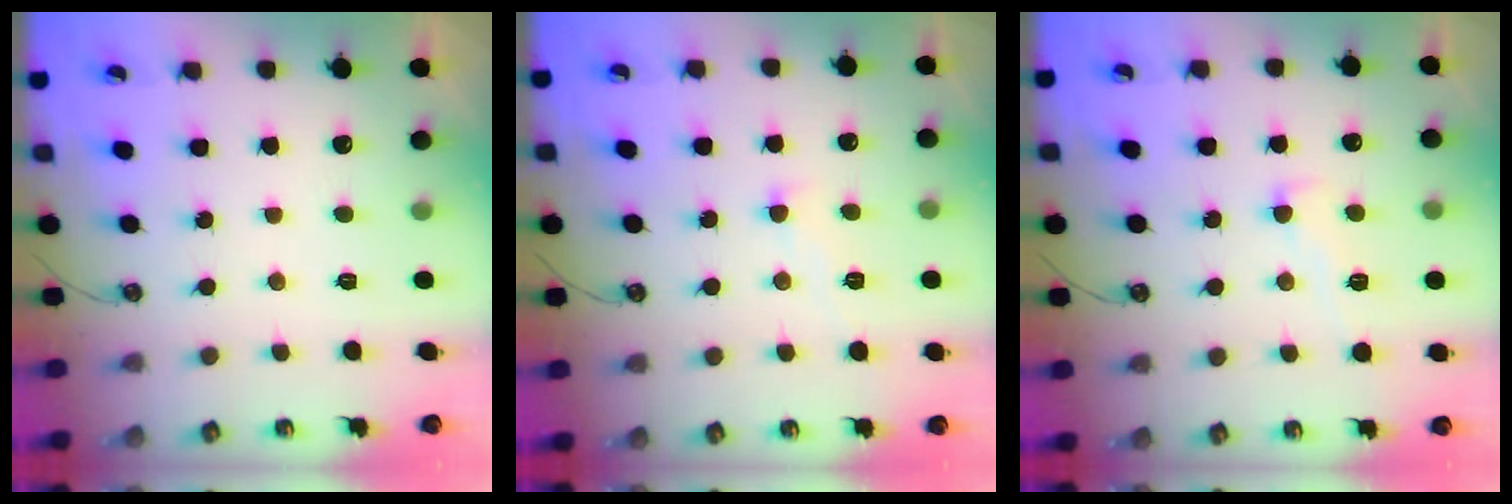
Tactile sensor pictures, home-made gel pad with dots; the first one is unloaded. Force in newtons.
{"total": 0.0}
{"total": 1.2, "press": 0.9, "slide": 0.8}